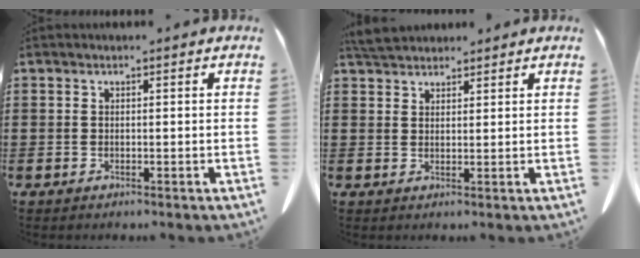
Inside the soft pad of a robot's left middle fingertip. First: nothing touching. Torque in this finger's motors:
{"motor_torque": [0.05, 0.05, 0.06, 0.01]}